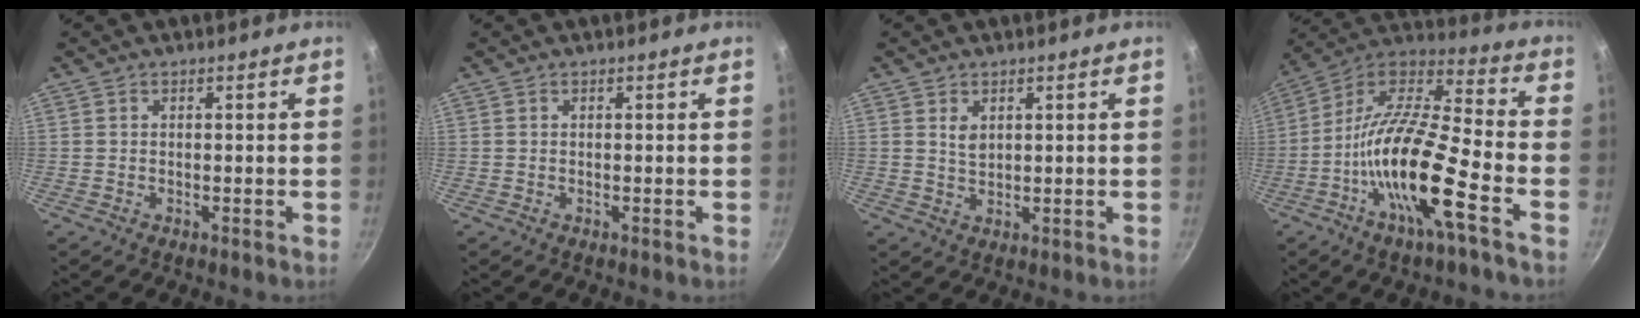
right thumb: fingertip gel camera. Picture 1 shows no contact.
{"total": 0.0}
{"total": 2.6, "force": [1.1, 1.7, 1.6], "torque": [-0.025, -0.006, 0.022]}
{"total": 19.9, "force": [-7.7, 4.7, 17.7], "torque": [-0.317, 0.045, -0.163]}